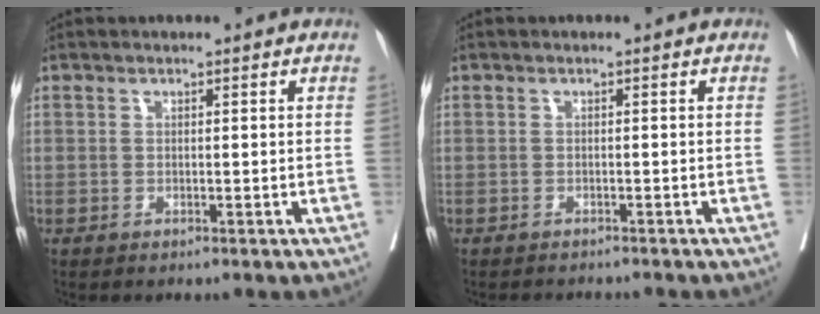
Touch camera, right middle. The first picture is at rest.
{"total": 3.2, "force": [-3.1, 0.4, 0.6], "torque": [-0.002, -0.005, -0.042]}